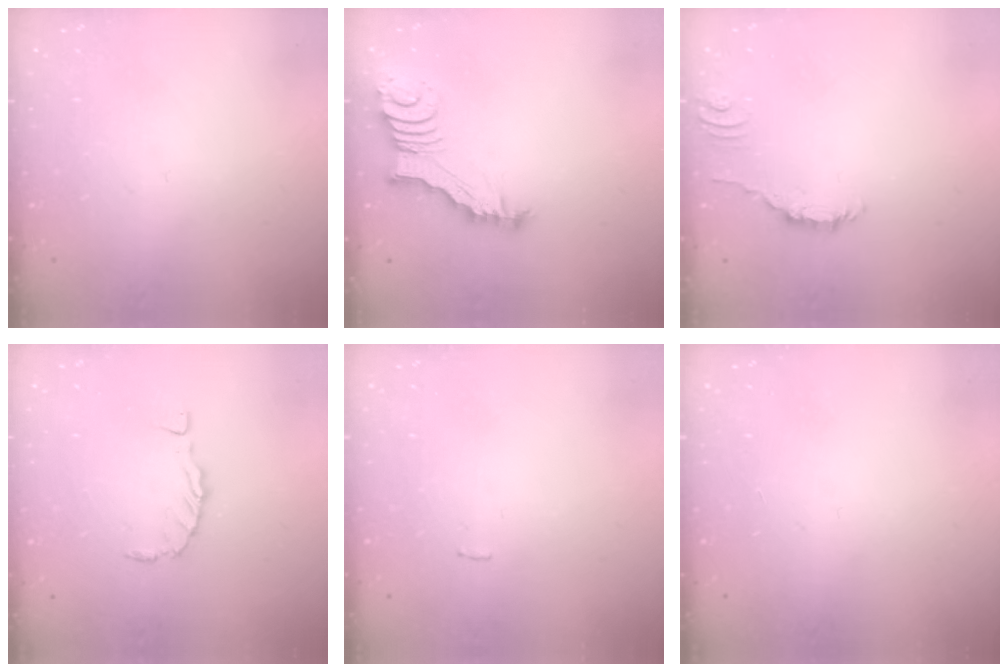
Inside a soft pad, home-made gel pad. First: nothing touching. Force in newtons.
{"total": 4.9, "press": 4.9, "slide": 0.4}
{"total": 2.6, "press": 2.6, "slide": 0.4}
{"total": 0.0}
{"total": 2.3, "press": 2.3, "slide": 0.1}
{"total": 1.4, "press": 1.4, "slide": 0.1}